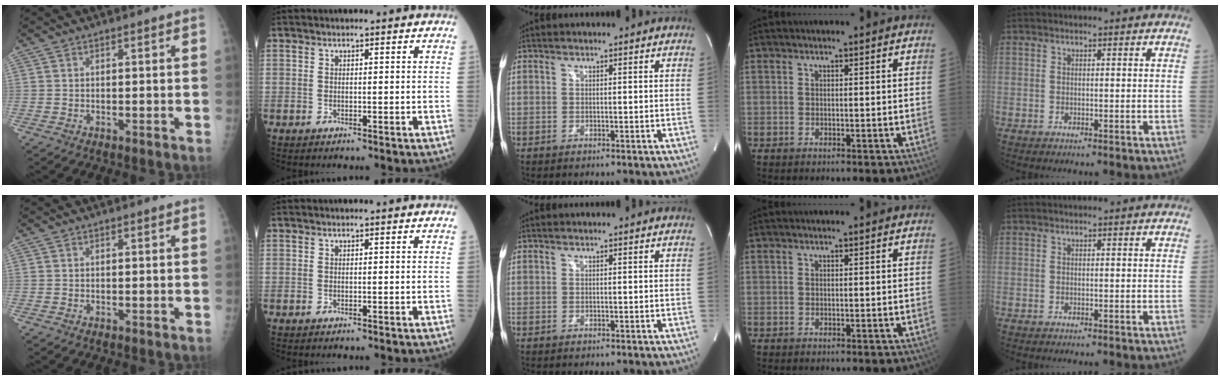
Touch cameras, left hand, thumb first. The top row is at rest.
{}